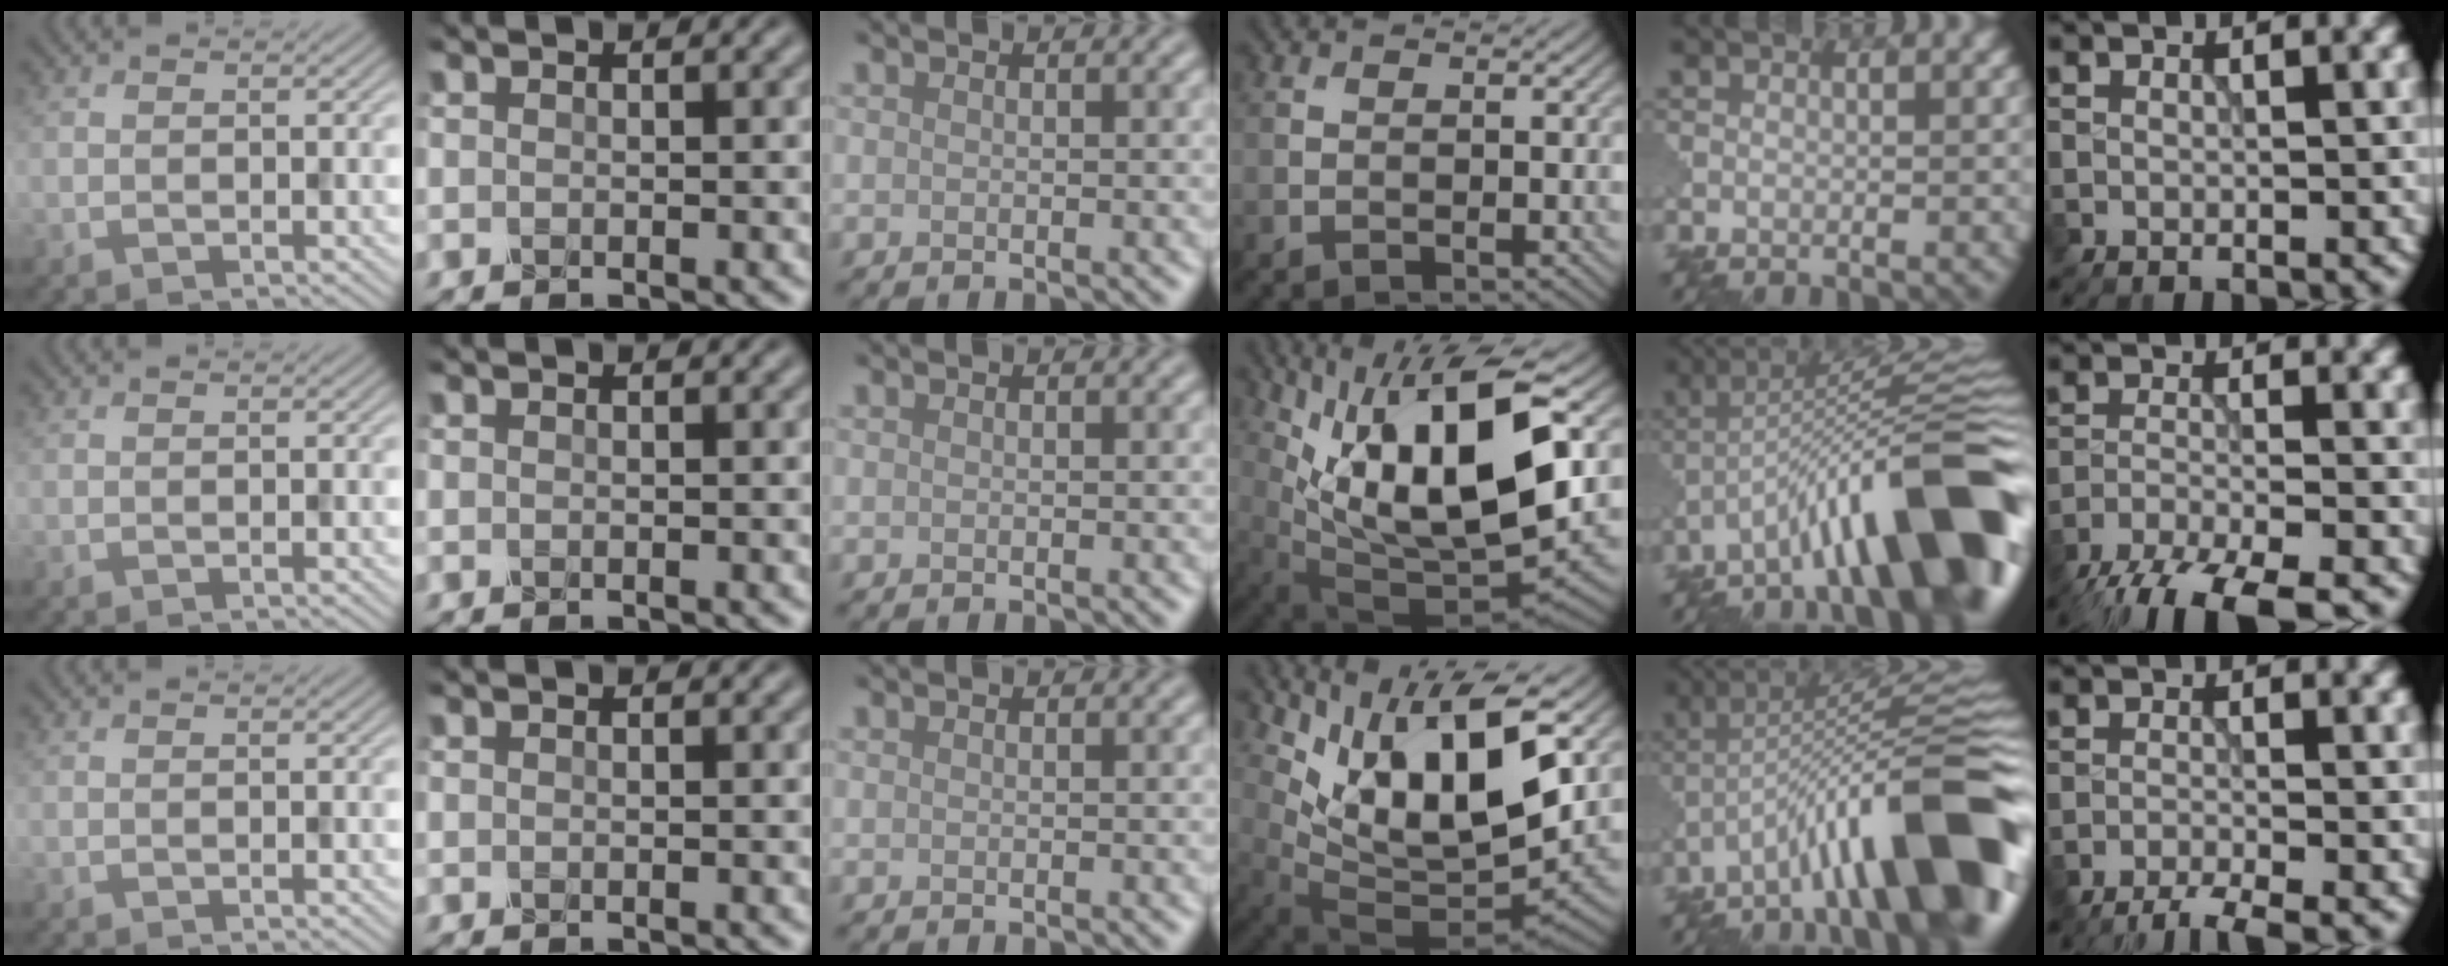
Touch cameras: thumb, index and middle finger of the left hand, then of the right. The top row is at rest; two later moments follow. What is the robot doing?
{"motion": "disassemble", "object": "pitcher"}